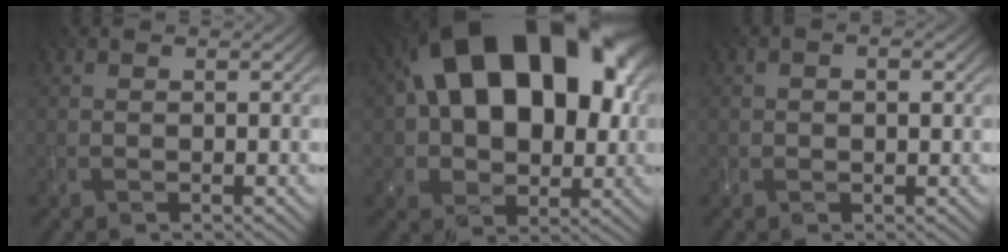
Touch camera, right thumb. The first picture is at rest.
{"total": 21.3, "force": [6.5, 13.7, 15.0], "torque": [-0.252, 0.043, 0.113]}
{"total": 2.0, "force": [0.2, 1.2, 1.6], "torque": [-0.019, 0.000, 0.004]}